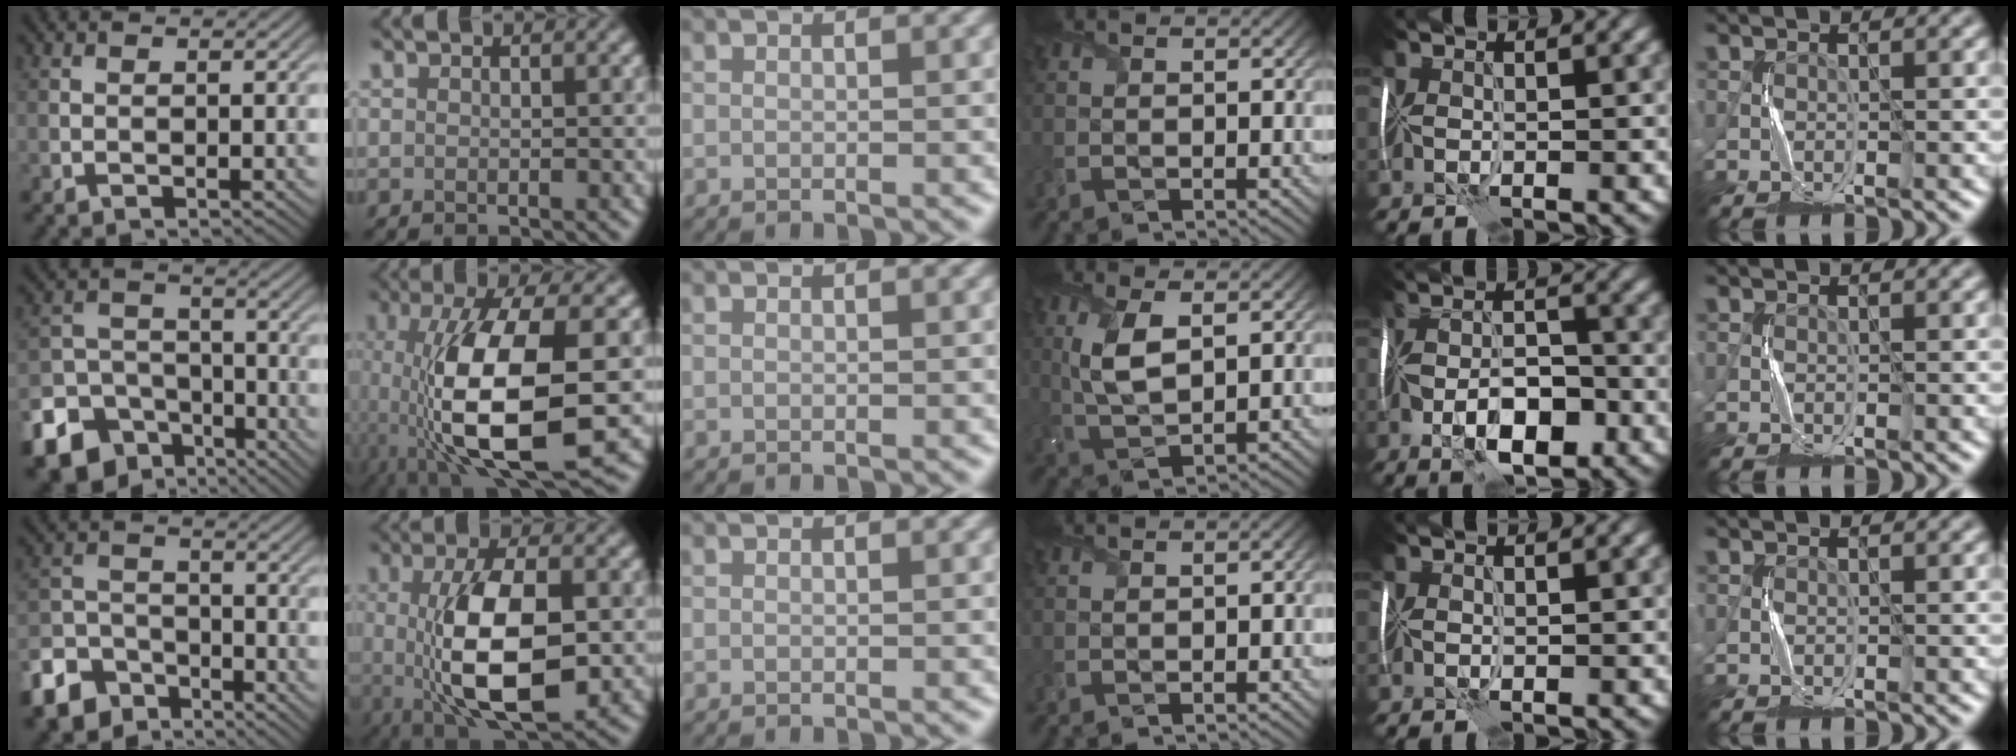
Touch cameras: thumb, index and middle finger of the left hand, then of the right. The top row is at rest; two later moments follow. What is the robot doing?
{"motion": "fold", "object": "plastic wrap"}